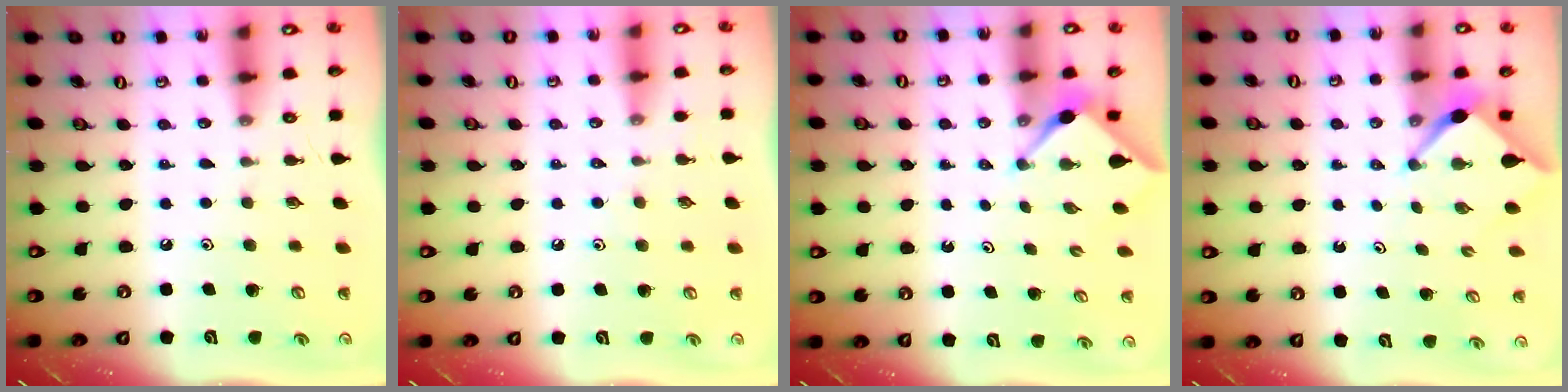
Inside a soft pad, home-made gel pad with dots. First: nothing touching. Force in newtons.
{"total": 2.3, "press": 2.3, "slide": 0.4}
{"total": 2.9, "press": 2.9, "slide": 0.4}
{"total": 2.6, "press": 2.6, "slide": 0.3}